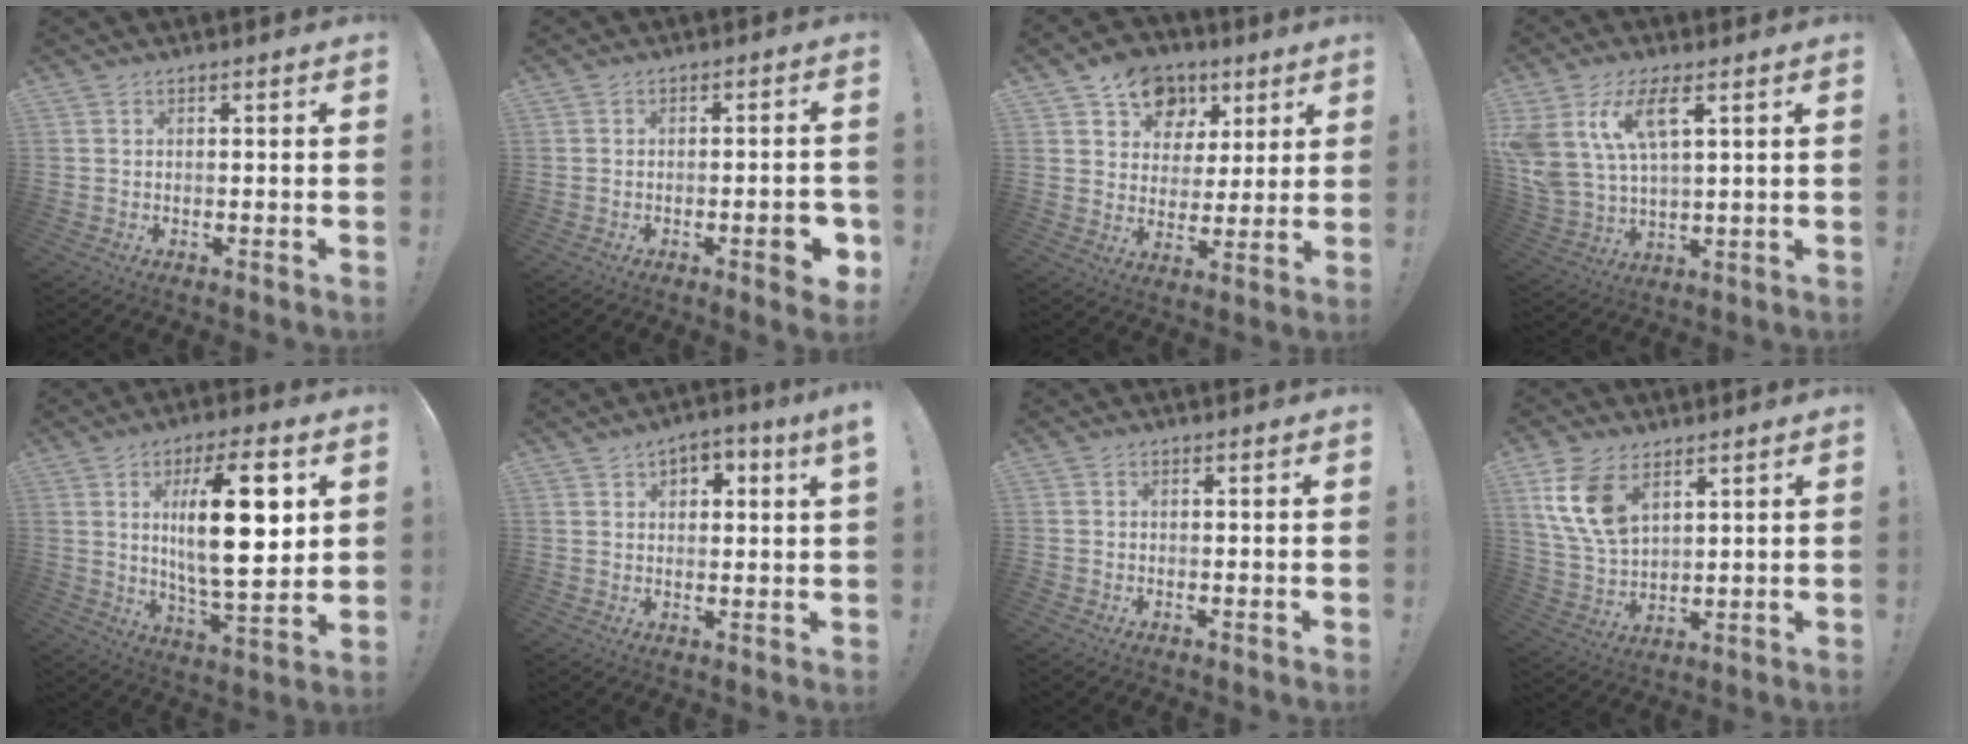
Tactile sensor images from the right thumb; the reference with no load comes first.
{"total": 5.9, "force": [-2.2, 1.4, 5.3], "torque": [-0.065, 0.004, -0.033]}
{"total": 12.6, "force": [6.5, 10.0, 3.9], "torque": [-0.052, -0.035, 0.128]}
{"total": 12.7, "force": [6.6, 5.8, 9.2], "torque": [-0.199, -0.024, 0.120]}
{"total": 20.9, "force": [4.8, 6.6, 19.2], "torque": [-0.310, -0.016, 0.059]}
{"total": 3.8, "force": [1.9, 1.7, 2.8], "torque": [-0.042, 0.003, 0.030]}
{"total": 0.7, "force": [-0.5, 0.5, -0.1], "torque": [0.003, 0.001, -0.009]}
{"total": 12.6, "force": [6.4, 7.7, 7.7], "torque": [-0.158, -0.022, 0.127]}